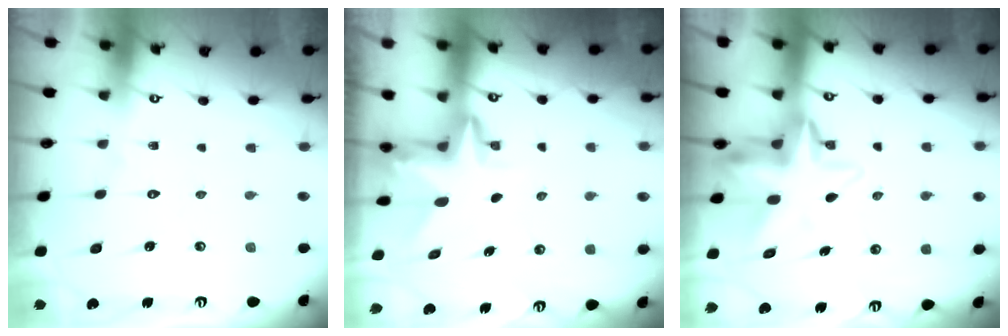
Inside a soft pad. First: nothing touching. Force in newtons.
{"total": 3.1, "press": 3.1, "slide": 0.2}
{"total": 9.2, "press": 9.0, "slide": 1.6}